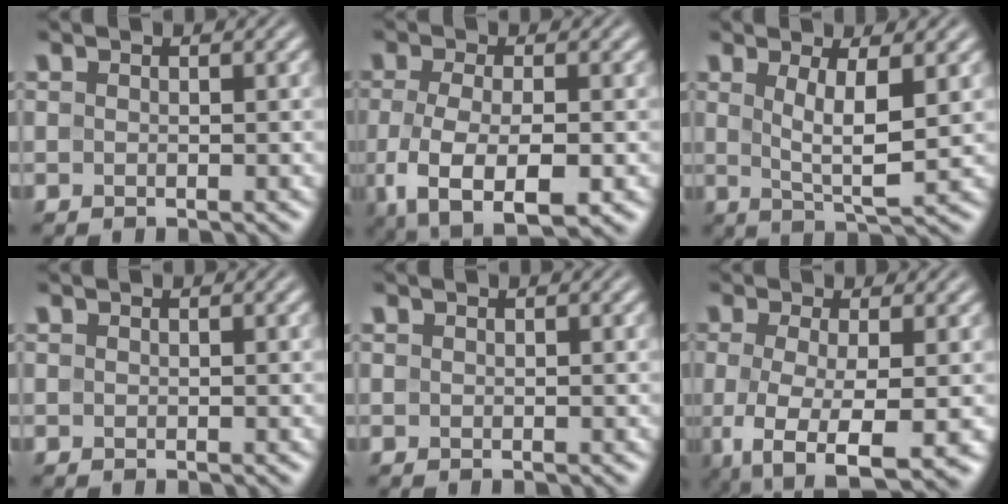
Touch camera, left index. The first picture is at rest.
{"total": 7.2, "force": [-2.4, 3.1, 6.0], "torque": [-0.126, -0.020, -0.038]}
{"total": 4.6, "force": [1.0, 1.1, 4.3], "torque": [-0.078, -0.007, 0.023]}
{"total": 0.0}
{"total": 0.0}
{"total": 6.9, "force": [-1.8, 2.0, 6.3], "torque": [-0.119, -0.017, -0.027]}